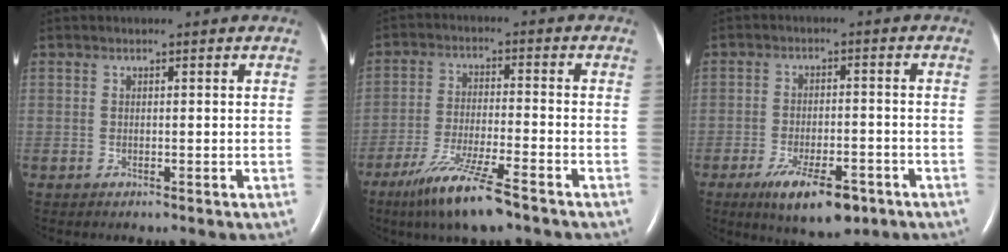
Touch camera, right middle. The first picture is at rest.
{"total": 10.2, "force": [-7.0, 0.3, 7.4], "torque": [-0.147, -0.030, -0.129]}
{"total": 9.6, "force": [-5.9, 3.1, 7.0], "torque": [-0.114, -0.010, -0.089]}